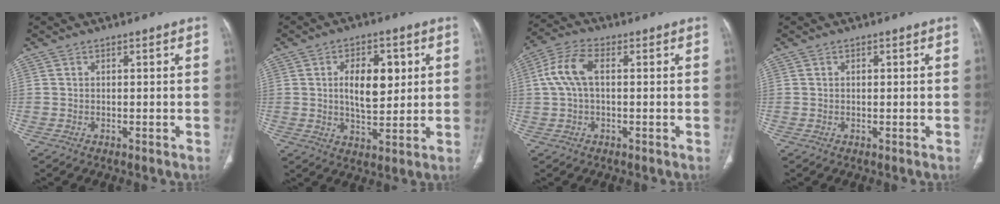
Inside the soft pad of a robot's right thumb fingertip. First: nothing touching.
{"total": 10.0, "force": [2.2, 5.3, 8.2], "torque": [-0.106, -0.010, 0.040]}
{"total": 7.6, "force": [0.9, 3.8, 6.5], "torque": [-0.150, 0.027, 0.016]}
{"total": 0.7, "force": [0.2, 0.4, 0.5], "torque": [-0.012, 0.000, 0.004]}